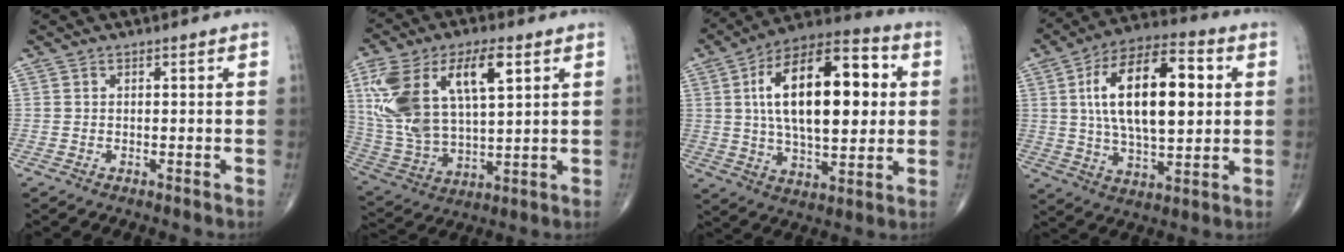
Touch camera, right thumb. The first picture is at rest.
{"total": 21.2, "force": [7.2, 10.0, 17.2], "torque": [-0.340, -0.005, 0.139]}
{"total": 24.5, "force": [4.1, 11.7, 21.1], "torque": [-0.326, 0.010, 0.059]}
{"total": 21.2, "force": [3.8, 9.9, 18.4], "torque": [-0.298, 0.009, 0.059]}